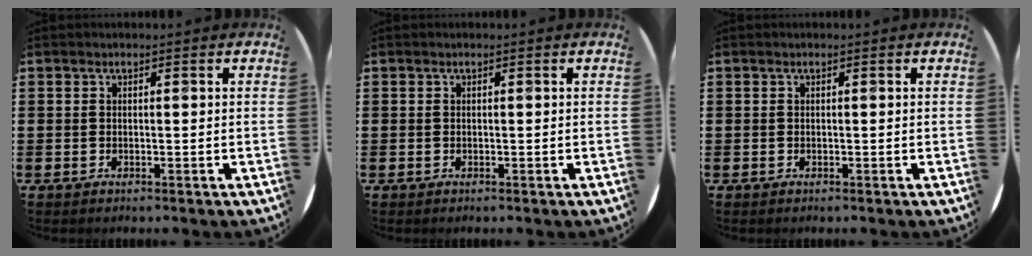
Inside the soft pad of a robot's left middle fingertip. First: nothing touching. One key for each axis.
{"total": 0.0}
{"total": 0.0}